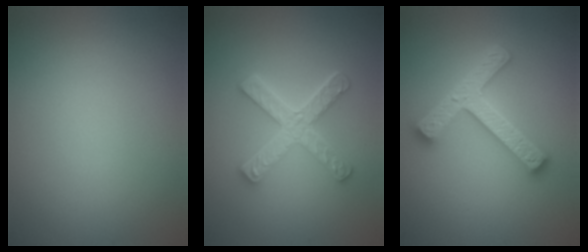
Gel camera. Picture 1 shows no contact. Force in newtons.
{"total": 4.9, "press": 3.7, "slide": 3.2}
{"total": 4.7, "press": 4.6, "slide": 0.8}